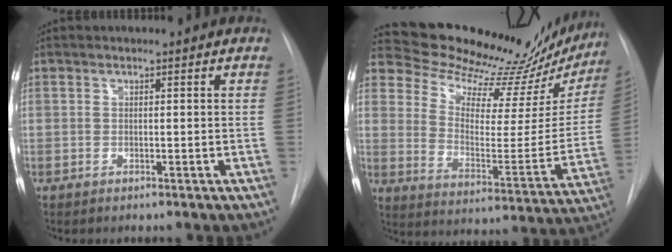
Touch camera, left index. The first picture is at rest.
{"total": 24.5, "force": [23.2, 5.2, 6.0], "torque": [-0.088, -0.091, 0.300]}